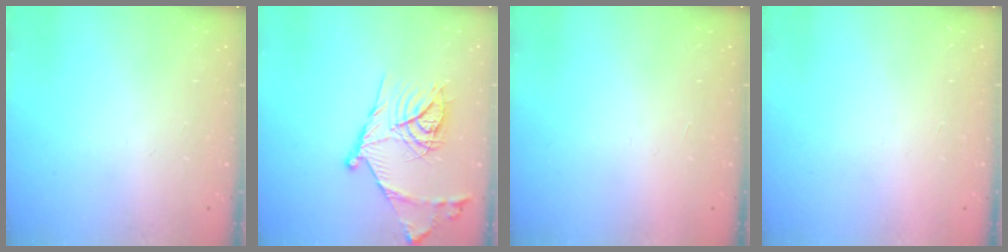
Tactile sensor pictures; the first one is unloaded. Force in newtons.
{"total": 18.4, "press": 18.4, "slide": 1.3}
{"total": 1.5, "press": 1.5, "slide": 0.1}
{"total": 1.5, "press": 1.5, "slide": 0.1}